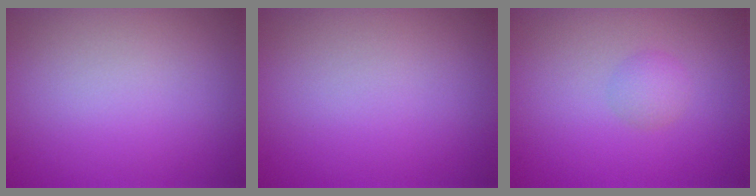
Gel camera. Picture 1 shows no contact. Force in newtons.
{"total": 0.0}
{"total": 1.3, "press": 1.3, "slide": 0.1}